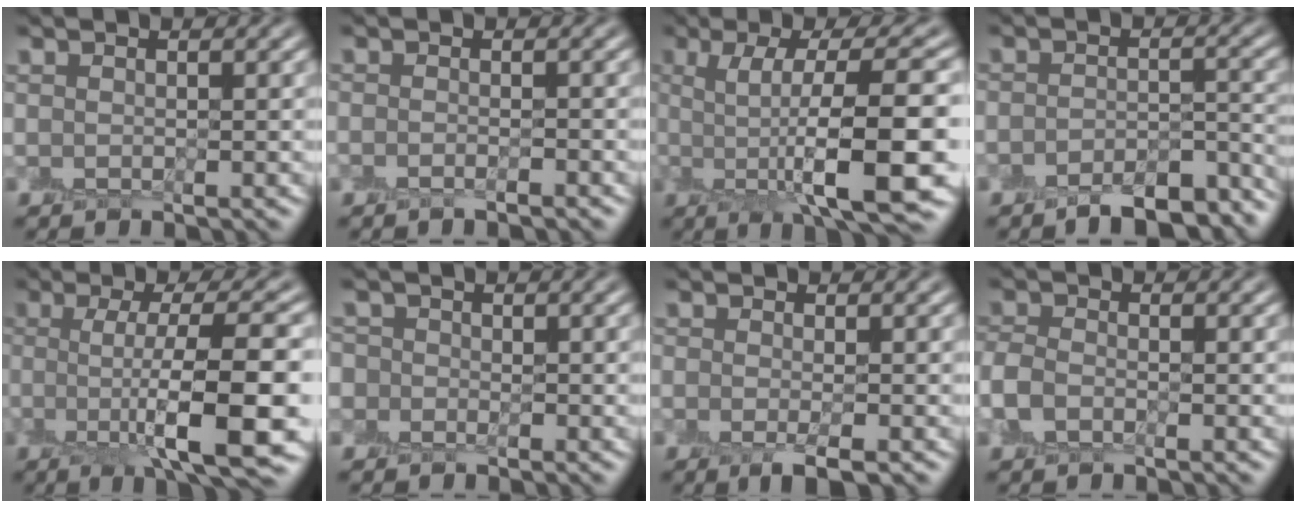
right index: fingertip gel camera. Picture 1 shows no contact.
{"total": 0.8, "force": [-0.8, 0.1, 0.2], "torque": [0.000, -0.003, -0.015]}
{"total": 10.2, "force": [-0.6, 2.5, 9.9], "torque": [-0.134, 0.006, -0.006]}
{"total": 6.2, "force": [-5.3, 1.7, 2.6], "torque": [-0.038, -0.004, -0.075]}
{"total": 9.5, "force": [-1.4, 2.2, 9.1], "torque": [-0.120, -0.001, -0.023]}
{"total": 2.1, "force": [-0.5, 2.0, 0.4], "torque": [0.013, 0.008, -0.021]}
{"total": 2.0, "force": [-1.1, 0.4, 1.6], "torque": [-0.029, -0.009, -0.020]}
{"total": 2.2, "force": [-1.0, 1.5, 1.2], "torque": [-0.030, 0.004, -0.024]}